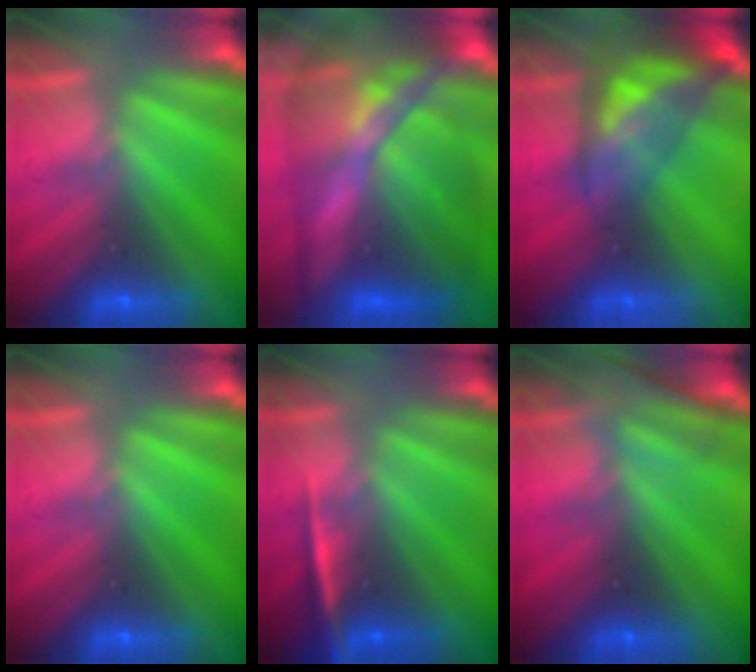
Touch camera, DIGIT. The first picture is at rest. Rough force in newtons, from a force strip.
{"total": 9.1}
{"total": 8.1}
{"total": 0.0}
{"total": 2.3}
{"total": 2.8}